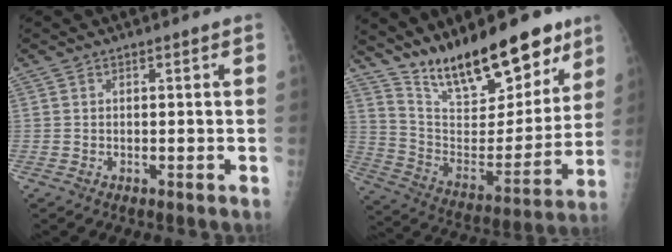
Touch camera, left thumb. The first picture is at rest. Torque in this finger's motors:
{"motor_torque": [1.08, 1.09, 1.39, -1.38, 0.13]}